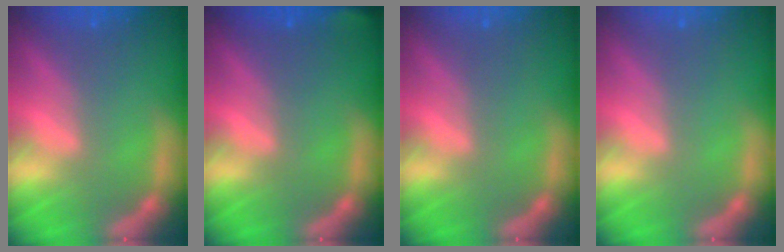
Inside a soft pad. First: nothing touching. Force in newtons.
{"total": 1.4}
{"total": 0.0}
{"total": 0.0}